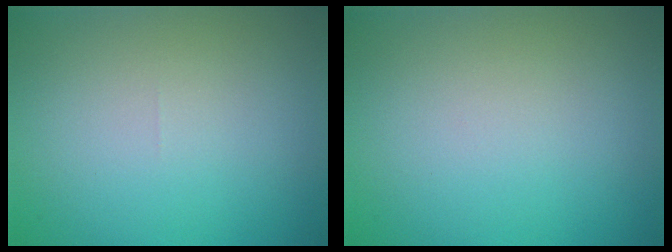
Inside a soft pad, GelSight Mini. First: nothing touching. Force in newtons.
{"total": 0.0}